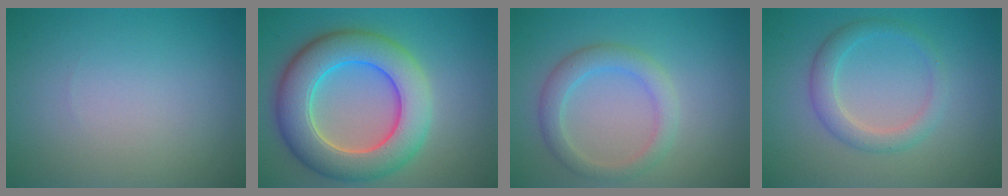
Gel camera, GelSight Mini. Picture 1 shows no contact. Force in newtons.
{"total": 9.4, "press": 9.4, "slide": 0.5}
{"total": 3.1, "press": 3.1, "slide": 0.1}
{"total": 2.7, "press": 2.7, "slide": 0.2}